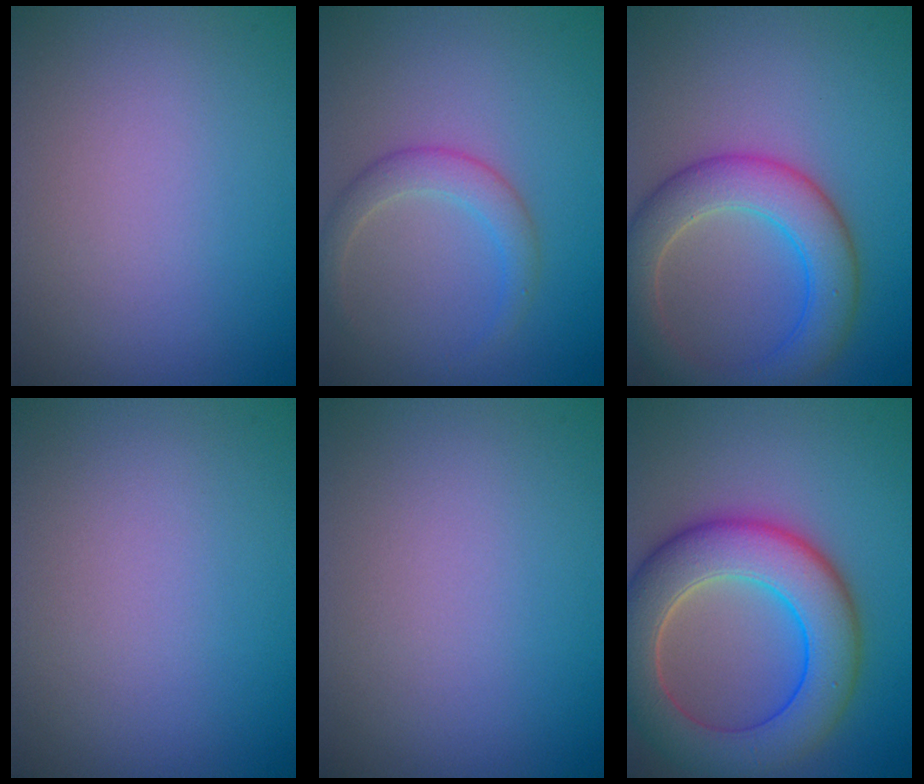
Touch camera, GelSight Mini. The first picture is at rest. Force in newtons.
{"total": 2.4, "press": 2.4, "slide": 0.1}
{"total": 6.0, "press": 6.0, "slide": 0.6}
{"total": 0.0}
{"total": 0.0}
{"total": 9.2, "press": 9.2, "slide": 0.6}